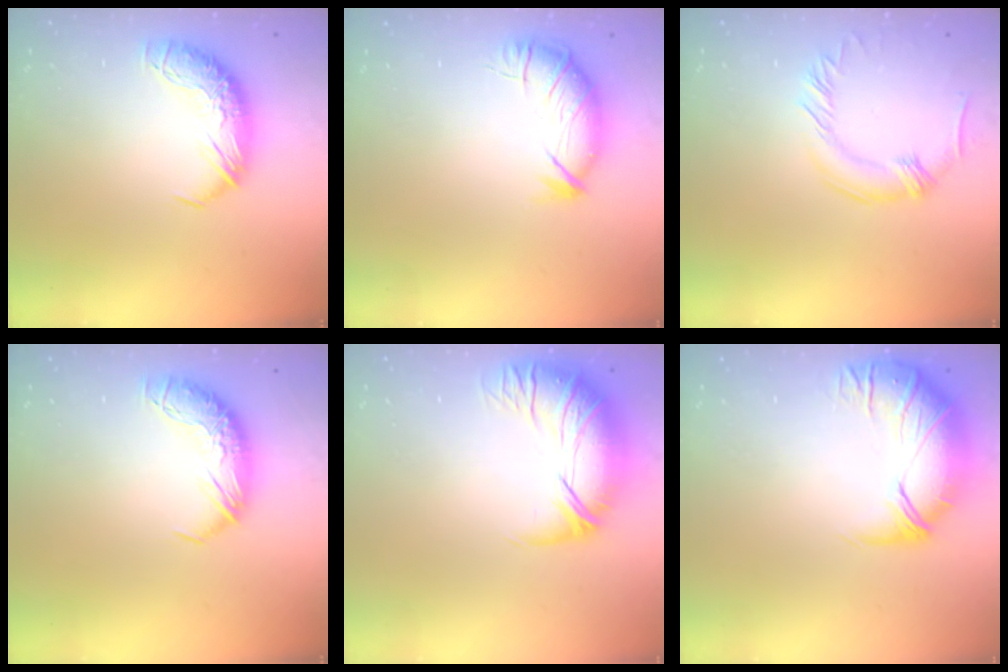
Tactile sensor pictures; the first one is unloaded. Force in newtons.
{"total": 3.5, "press": 3.4, "slide": 0.9}
{"total": 0.0}
{"total": 0.0}
{"total": 2.8, "press": 0.1, "slide": 2.8}
{"total": 2.7, "press": 1.3, "slide": 2.4}